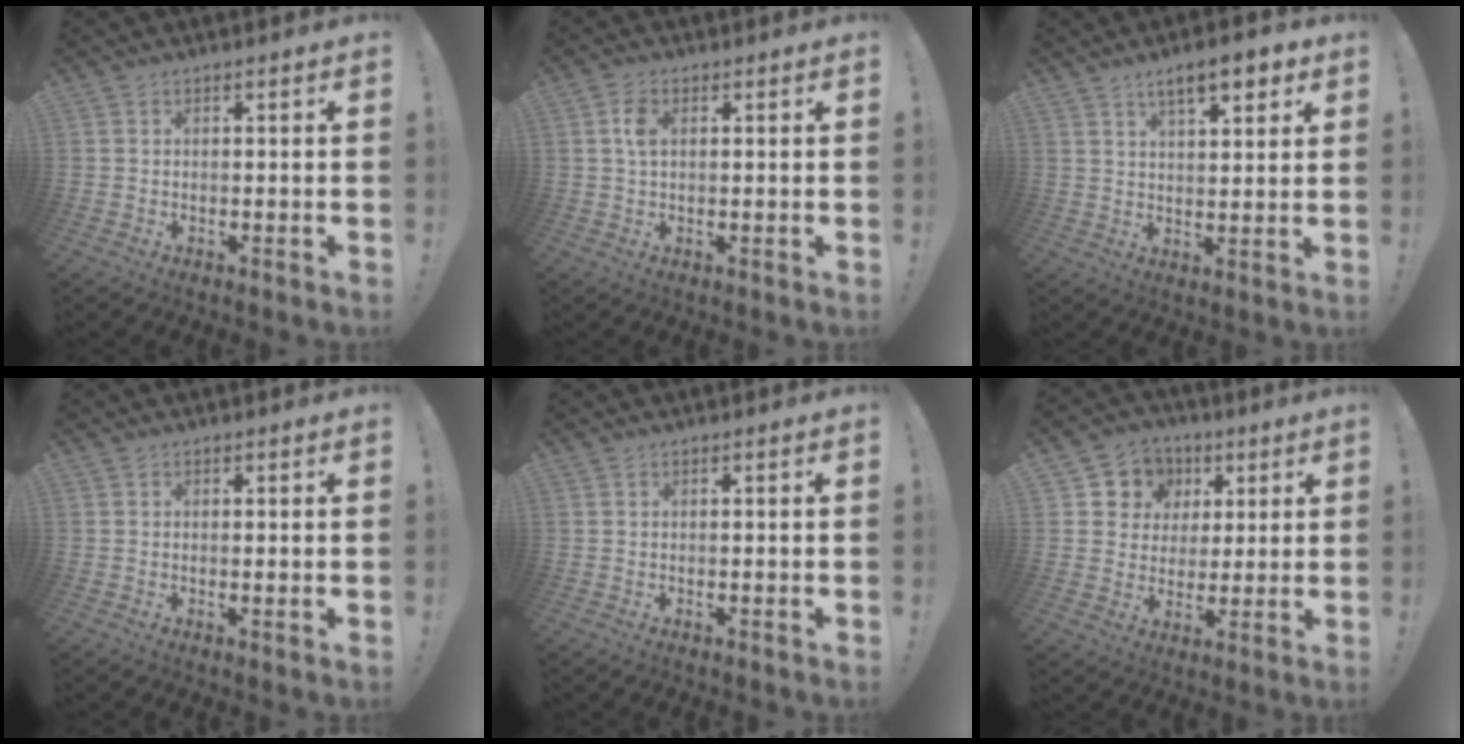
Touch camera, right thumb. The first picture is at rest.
{"total": 4.2, "force": [0.9, 2.4, 3.4], "torque": [-0.056, 0.003, 0.014]}
{"total": 8.9, "force": [5.3, 3.1, 6.5], "torque": [-0.094, -0.021, 0.089]}
{"total": 0.7, "force": [0.3, 0.1, 0.6], "torque": [-0.001, -0.004, 0.003]}
{"total": 0.0}
{"total": 8.6, "force": [2.2, 8.1, 1.8], "torque": [-0.032, -0.009, 0.049]}